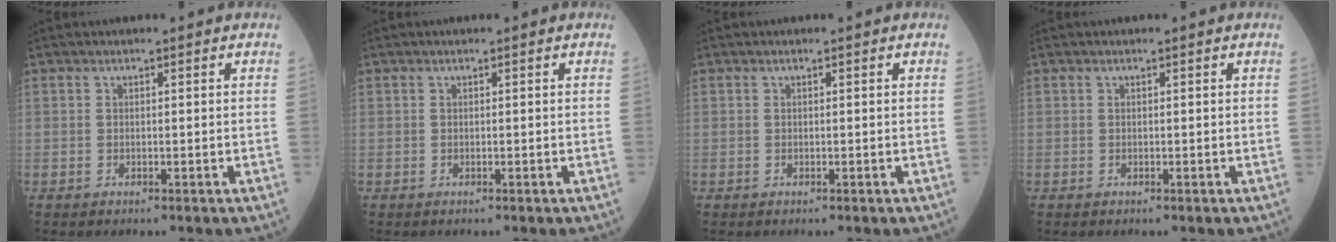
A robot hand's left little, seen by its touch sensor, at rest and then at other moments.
{"total": 0.0}
{"total": 0.0}
{"total": 0.0}